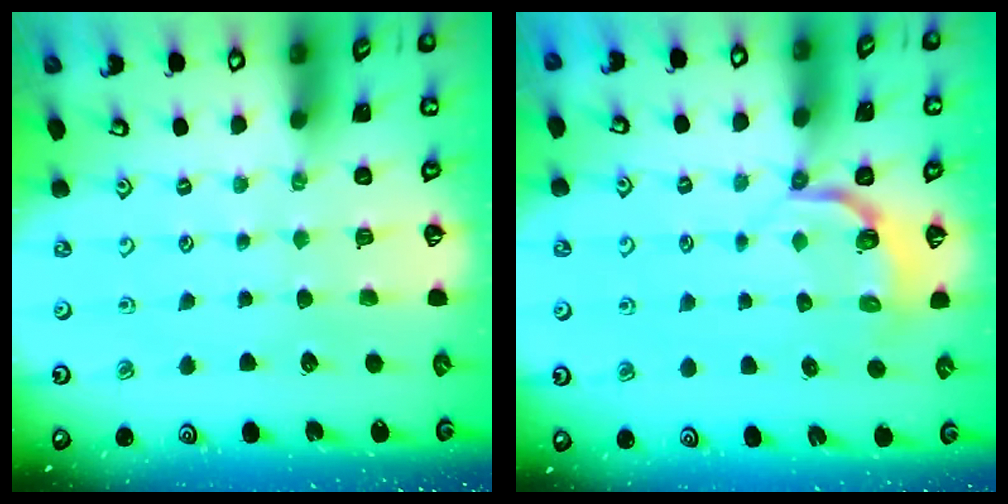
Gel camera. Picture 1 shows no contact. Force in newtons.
{"total": 3.9, "press": 2.5, "slide": 3.0}